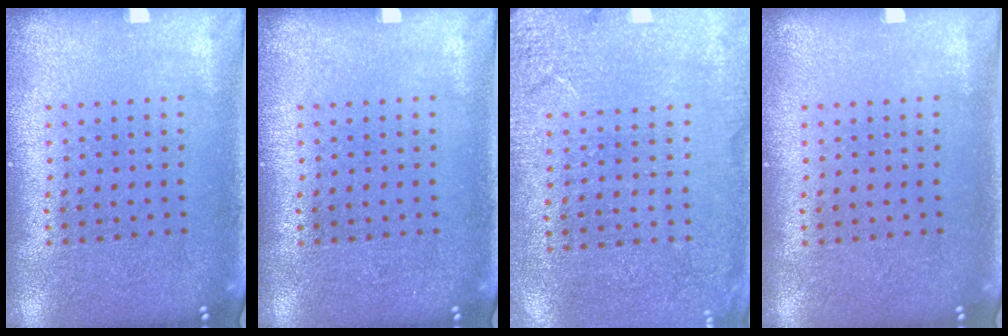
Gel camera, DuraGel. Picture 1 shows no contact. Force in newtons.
{"total": 0.0}
{"total": 2.6, "press": 2.5, "slide": 0.5}
{"total": 0.0}